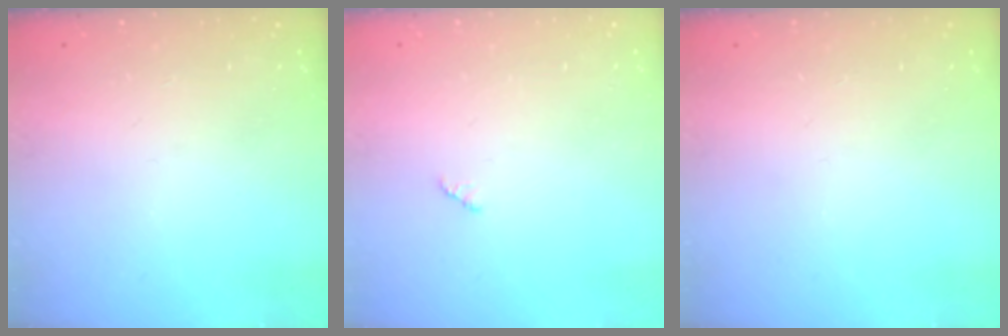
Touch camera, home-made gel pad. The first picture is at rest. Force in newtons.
{"total": 2.8, "press": 2.8, "slide": 0.4}
{"total": 0.0}